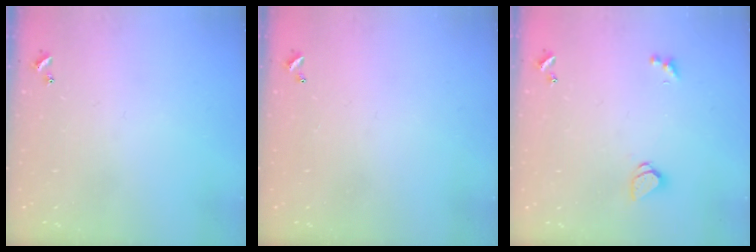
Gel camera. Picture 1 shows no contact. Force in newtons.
{"total": 2.8, "press": 2.8, "slide": 0.1}
{"total": 1.5, "press": 1.4, "slide": 0.5}